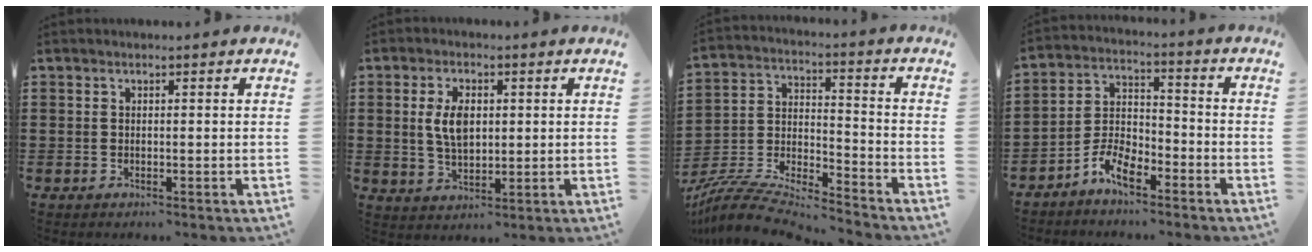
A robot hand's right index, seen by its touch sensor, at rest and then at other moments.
{"total": 5.7, "force": [0.9, 3.1, 4.7], "torque": [-0.107, 0.008, 0.012]}
{"total": 7.7, "force": [-7.2, 0.9, 2.6], "torque": [-0.065, -0.004, -0.146]}
{"total": 6.2, "force": [-4.4, 2.8, 3.4], "torque": [-0.077, 0.013, -0.087]}